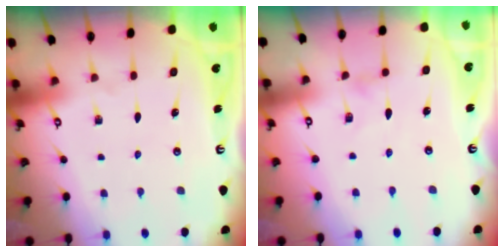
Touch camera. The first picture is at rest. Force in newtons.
{"total": 0.0}